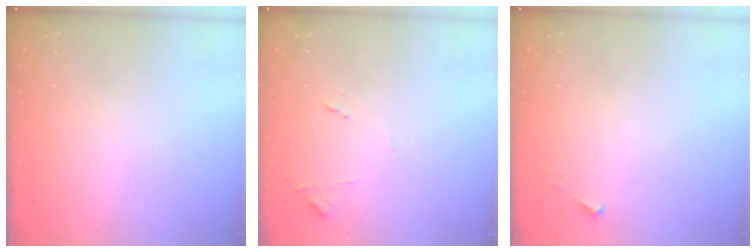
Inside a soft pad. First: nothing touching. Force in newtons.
{"total": 8.2, "press": 8.2, "slide": 0.6}
{"total": 3.4, "press": 3.4, "slide": 0.4}